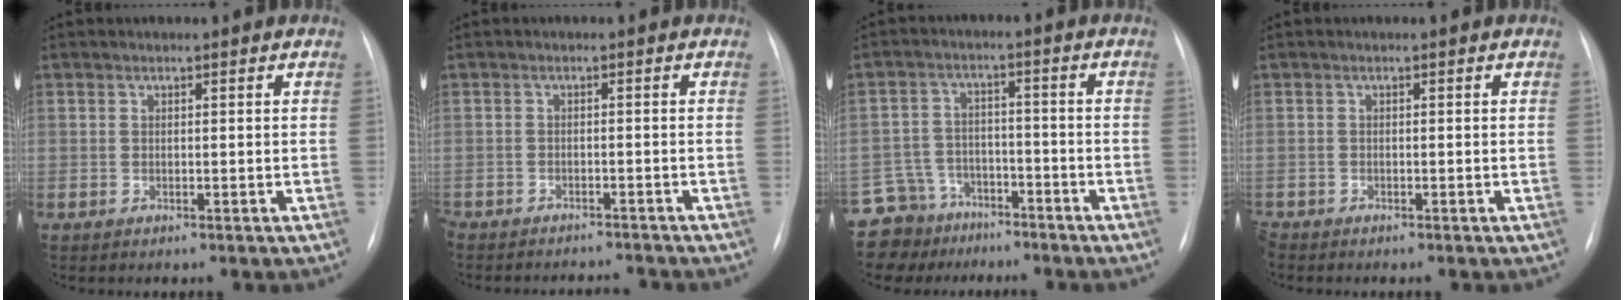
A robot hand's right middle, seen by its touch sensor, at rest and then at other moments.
{"total": 6.5, "force": [-6.4, 1.1, 0.9], "torque": [-0.008, -0.001, -0.085]}
{"total": 9.1, "force": [-7.0, 5.8, -0.4], "torque": [-0.004, 0.034, -0.116]}
{"total": 1.1, "force": [-1.1, 0.1, 0.1], "torque": [-0.004, -0.004, -0.018]}